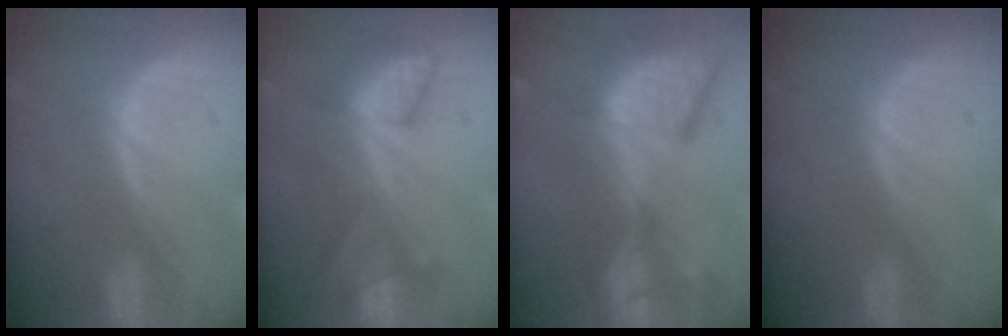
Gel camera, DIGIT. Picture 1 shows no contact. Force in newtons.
{"total": 7.3, "press": 7.0, "slide": 2.2}
{"total": 13.5, "press": 11.0, "slide": 7.8}
{"total": 0.0}